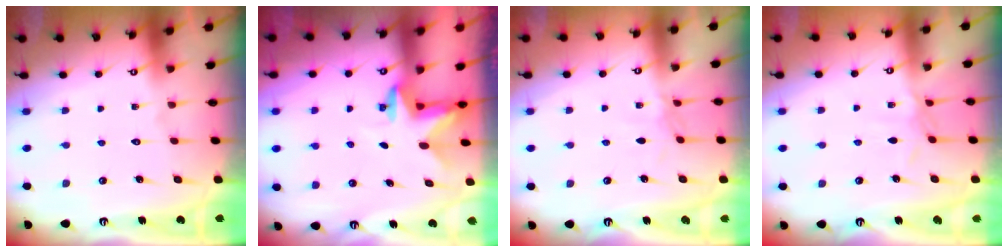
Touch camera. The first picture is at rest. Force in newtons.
{"total": 2.4, "press": 2.3, "slide": 0.4}
{"total": 2.3, "press": 2.3, "slide": 0.5}
{"total": 2.9, "press": 2.9, "slide": 0.6}